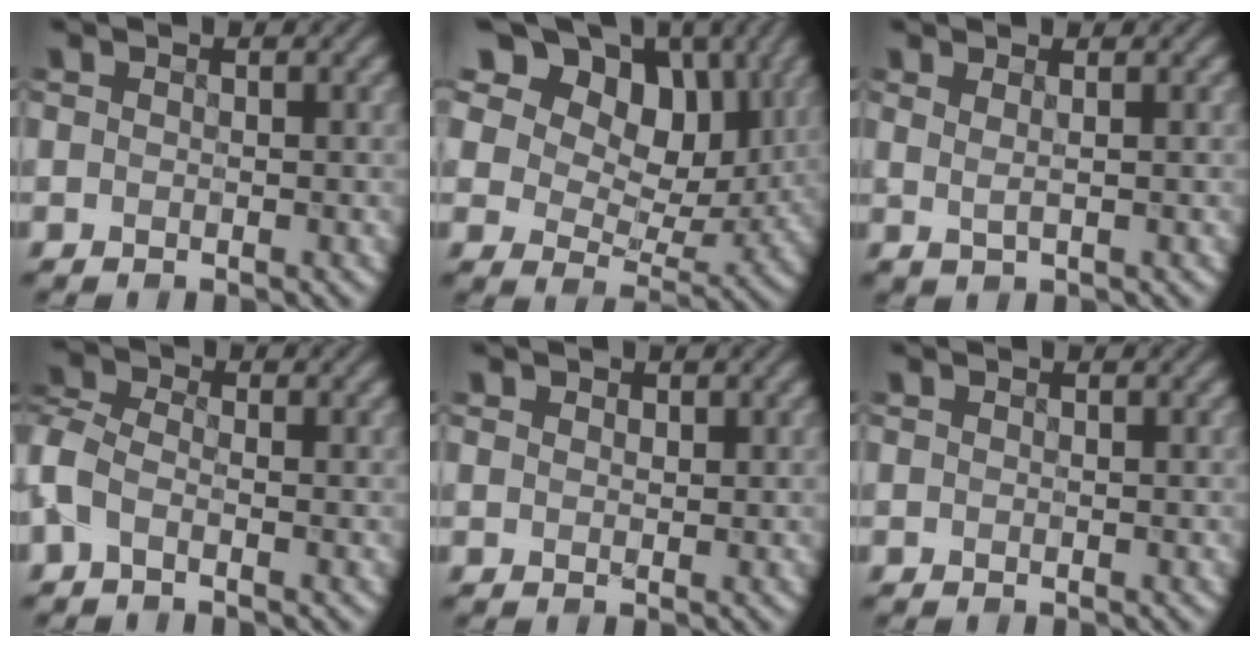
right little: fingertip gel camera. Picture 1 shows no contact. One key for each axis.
{"total": 17.6, "fx": 9.9, "fy": 10.9, "fz": 9.6, "tx": -0.195, "ty": 0.045, "tz": 0.177}
{"total": 2.1, "fx": 1.2, "fy": 0.7, "fz": 1.5, "tx": -0.022, "ty": -0.005, "tz": 0.008}
{"total": 2.9, "fx": -1.0, "fy": 1.6, "fz": 2.1, "tx": -0.055, "ty": 0.009, "tz": -0.041}
{"total": 0.8, "fx": 0.5, "fy": 0.5, "fz": 0.2, "tx": -0.003, "ty": 0.002, "tz": 0.006}
{"total": 0.0}